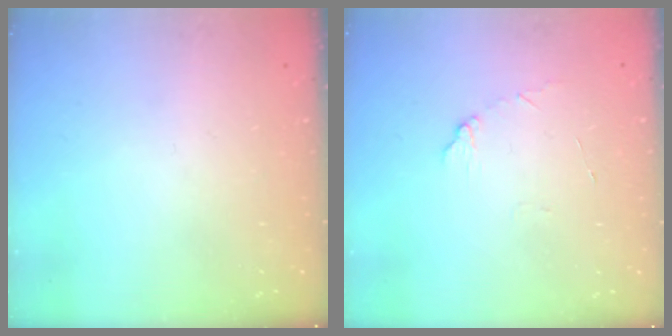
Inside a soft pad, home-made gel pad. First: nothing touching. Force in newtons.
{"total": 5.8, "press": 5.7, "slide": 0.5}